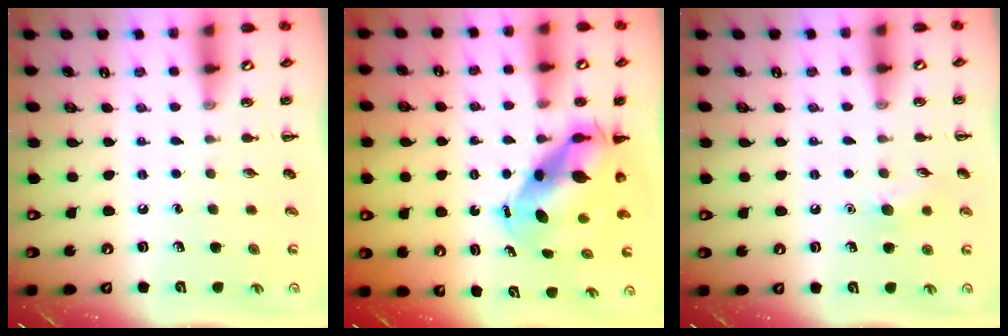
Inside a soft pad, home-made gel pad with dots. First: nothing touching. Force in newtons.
{"total": 8.8, "press": 8.5, "slide": 2.2}
{"total": 5.9, "press": 5.8, "slide": 1.4}